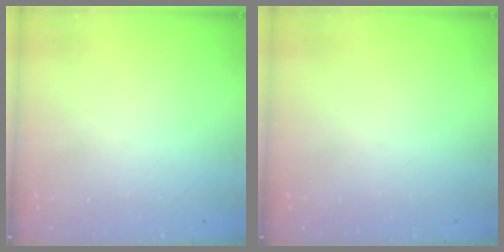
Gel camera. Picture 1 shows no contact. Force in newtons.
{"total": 0.0}